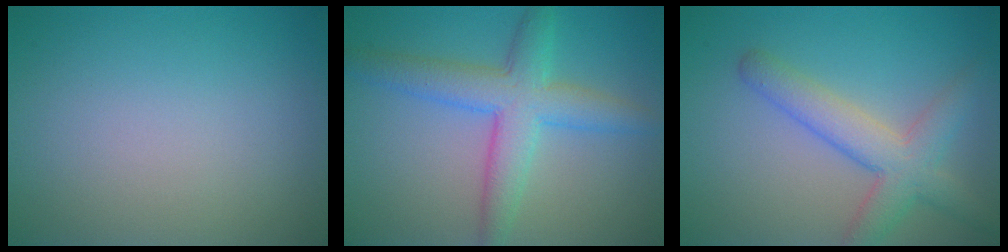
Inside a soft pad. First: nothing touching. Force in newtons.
{"total": 5.5, "press": 5.5, "slide": 0.0}
{"total": 4.7, "press": 4.7, "slide": 0.2}